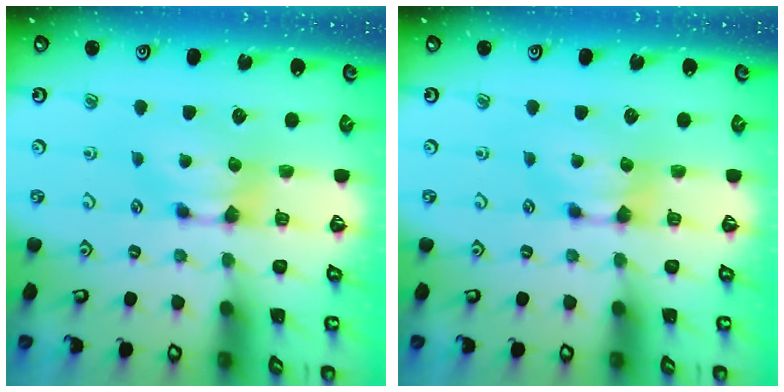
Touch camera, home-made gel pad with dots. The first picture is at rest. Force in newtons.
{"total": 0.0}